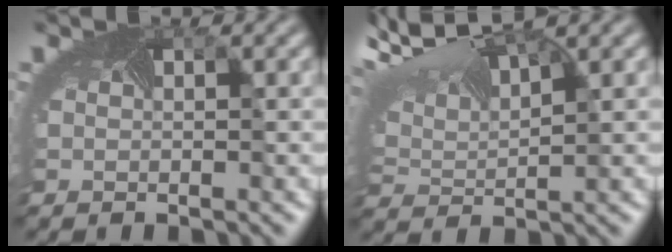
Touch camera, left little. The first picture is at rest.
{"total": 9.1, "force": [5.7, 3.4, 6.2], "torque": [-0.146, 0.031, 0.097]}